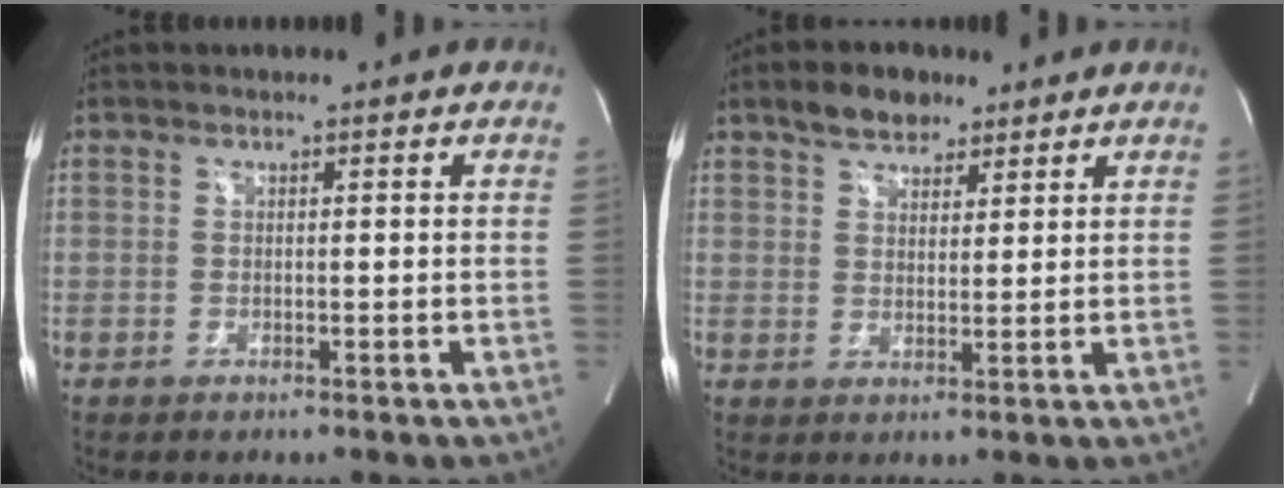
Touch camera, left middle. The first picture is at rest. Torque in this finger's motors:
{"motor_torque": [0.10, -0.06, -0.01, 0.01]}